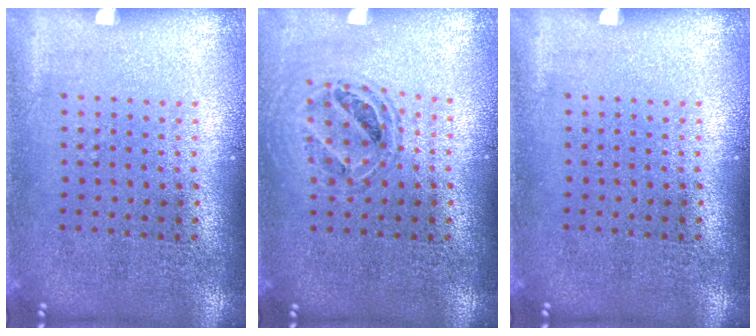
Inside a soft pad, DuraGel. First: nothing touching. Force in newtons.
{"total": 0.8, "press": 0.8, "slide": 0.1}
{"total": 0.0}